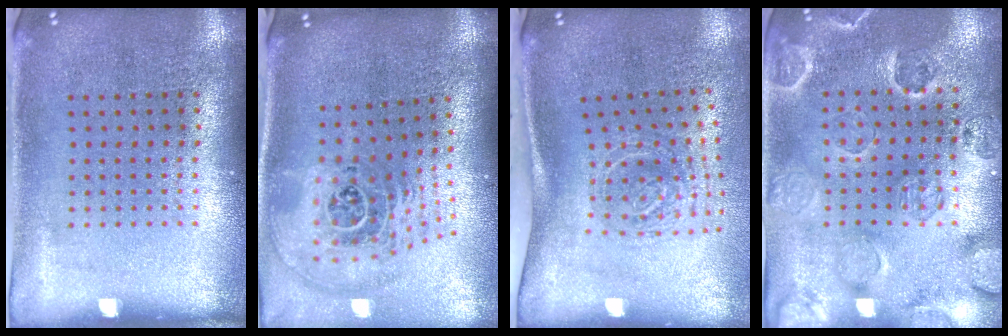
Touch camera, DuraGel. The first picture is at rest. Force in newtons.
{"total": 2.7, "press": 1.8, "slide": 2.0}
{"total": 1.9, "press": 1.3, "slide": 1.4}
{"total": 2.5, "press": 2.3, "slide": 1.0}